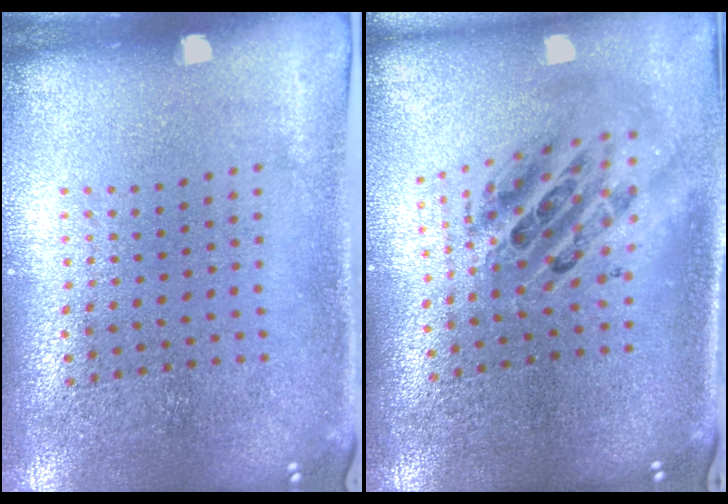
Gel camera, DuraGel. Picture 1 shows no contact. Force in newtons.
{"total": 2.2, "press": 1.6, "slide": 1.4}